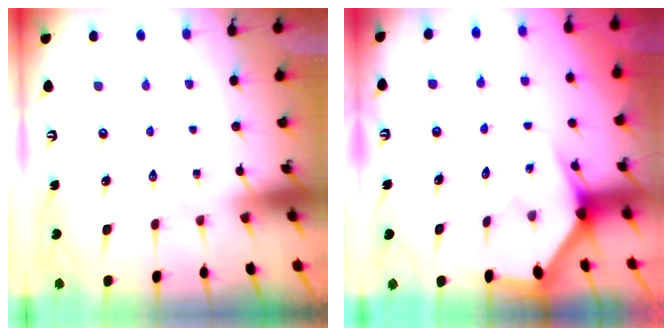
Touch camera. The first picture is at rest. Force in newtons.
{"total": 3.2, "press": 3.2, "slide": 0.1}